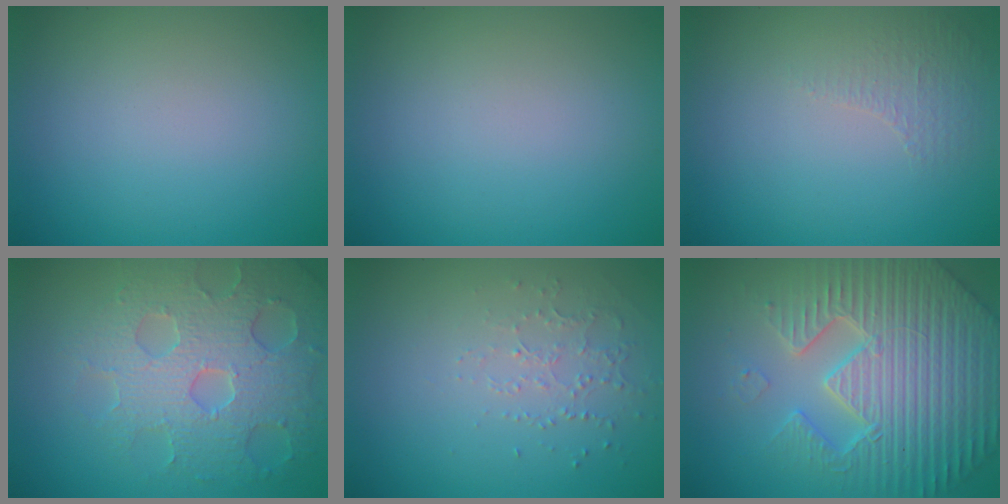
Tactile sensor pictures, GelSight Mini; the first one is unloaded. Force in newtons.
{"total": 0.0}
{"total": 0.9, "press": 0.5, "slide": 0.8}
{"total": 6.5, "press": 5.3, "slide": 3.9}
{"total": 1.0, "press": 0.7, "slide": 0.8}
{"total": 7.7, "press": 7.4, "slide": 1.9}